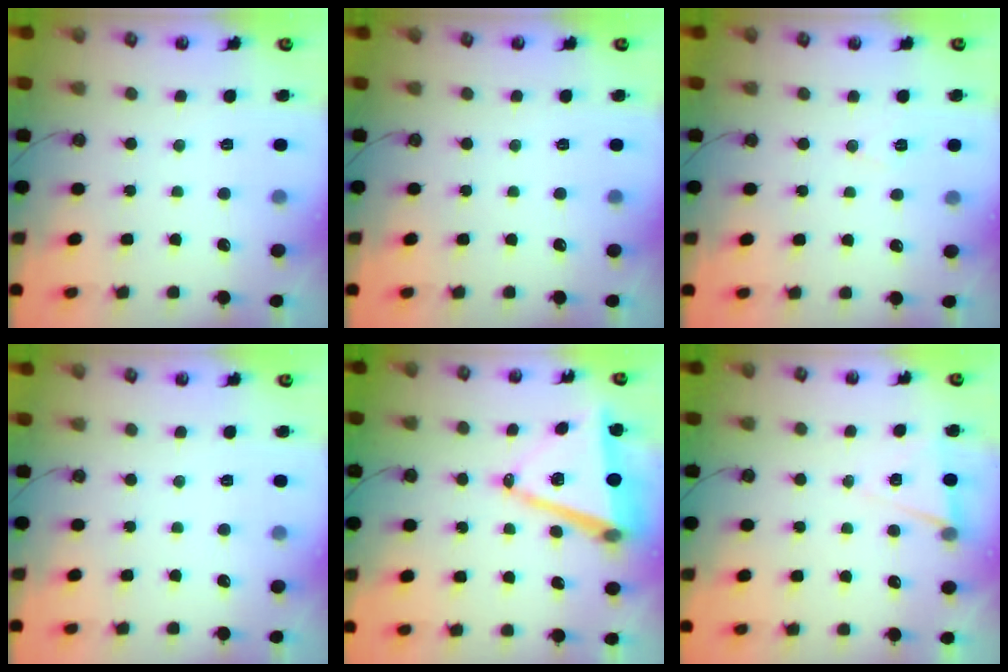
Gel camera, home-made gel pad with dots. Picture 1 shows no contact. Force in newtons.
{"total": 0.0}
{"total": 5.6, "press": 3.2, "slide": 4.5}
{"total": 0.0}
{"total": 13.0, "press": 12.4, "slide": 4.1}
{"total": 6.1, "press": 4.0, "slide": 4.6}